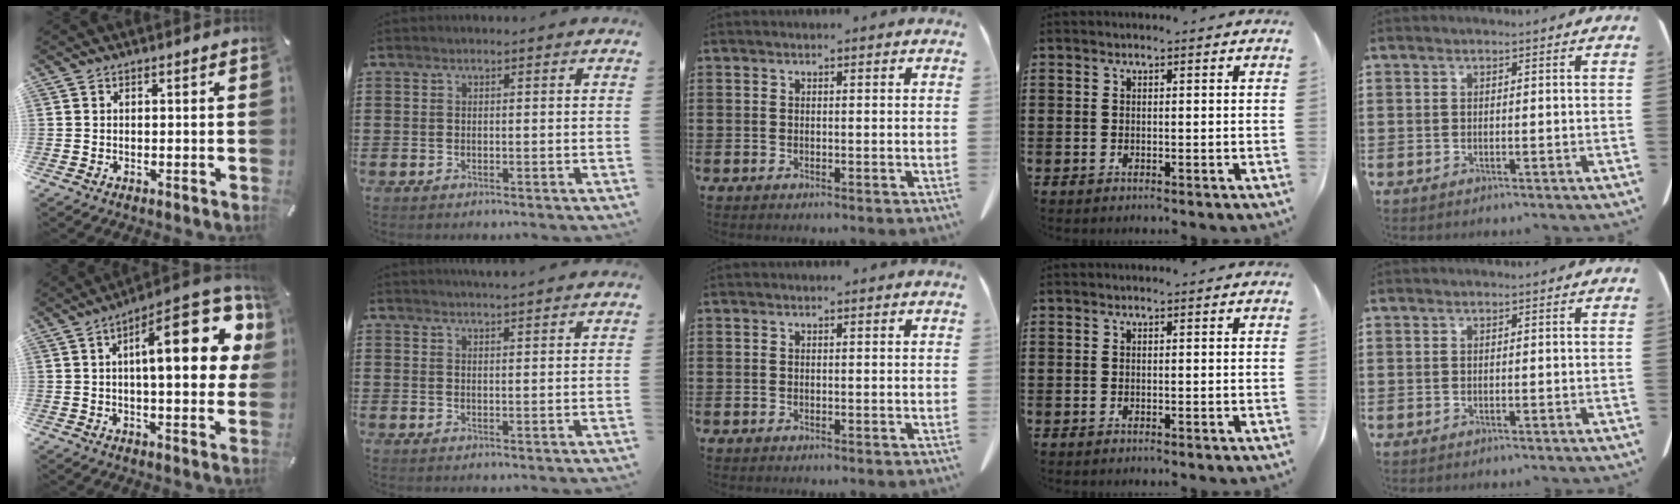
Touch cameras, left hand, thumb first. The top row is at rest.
{"thumb": {"total": 22.8, "force": [6.6, 8.4, 20.1], "torque": [-0.285, -0.023, 0.098]}, "index": {"total": 2.5, "force": [2.5, -0.3, 0.2], "torque": [-0.010, -0.008, 0.047]}}